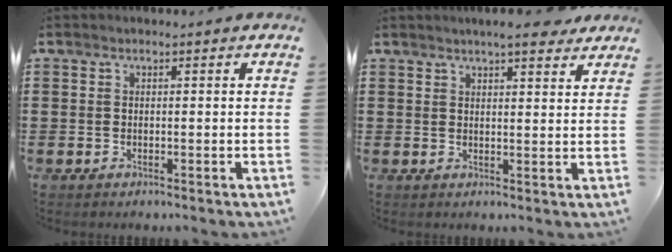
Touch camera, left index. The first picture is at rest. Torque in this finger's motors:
{"motor_torque": [0.48, -0.60, 0.41, 0.11]}